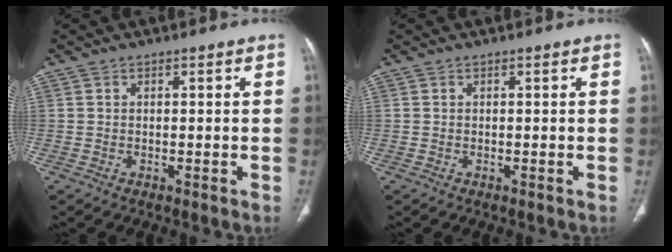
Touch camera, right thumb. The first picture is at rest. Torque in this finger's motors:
{"motor_torque": [0.00, 0.00, -0.09, -0.03, 0.03]}